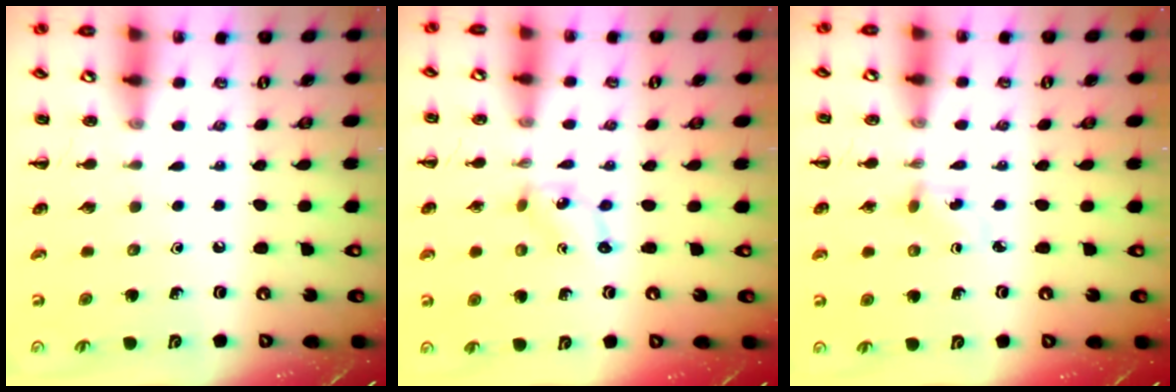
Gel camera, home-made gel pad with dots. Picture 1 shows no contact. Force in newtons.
{"total": 1.1, "press": 1.1, "slide": 0.4}
{"total": 2.5, "press": 2.3, "slide": 1.1}